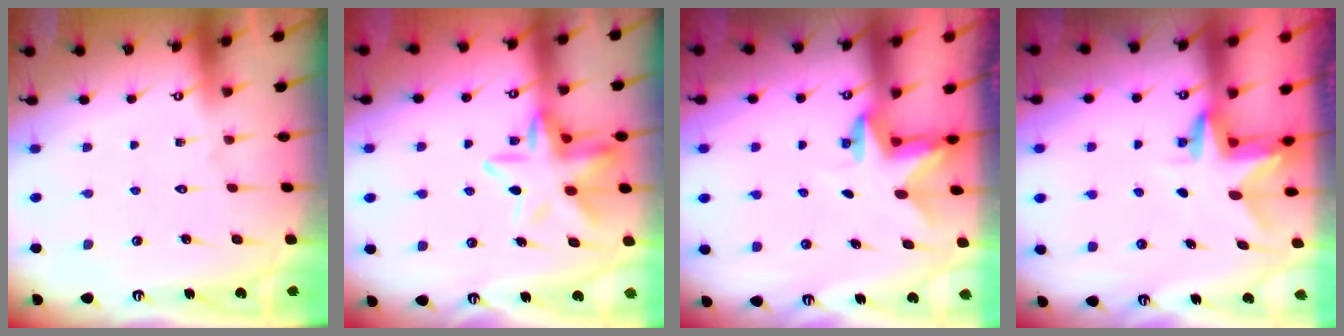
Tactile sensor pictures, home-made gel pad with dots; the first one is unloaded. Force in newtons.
{"total": 13.2, "press": 13.1, "slide": 1.3}
{"total": 2.4, "press": 2.4, "slide": 0.4}
{"total": 3.1, "press": 3.1, "slide": 0.2}